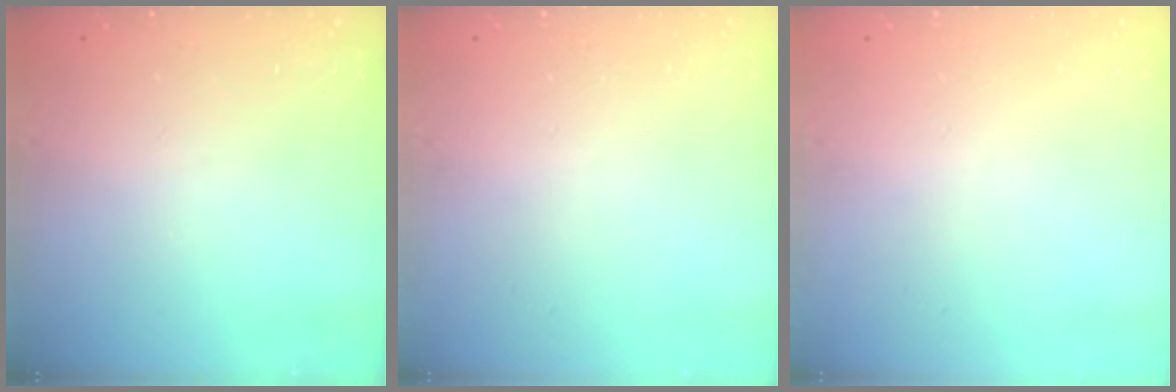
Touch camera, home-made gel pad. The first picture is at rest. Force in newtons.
{"total": 0.0}
{"total": 0.0}